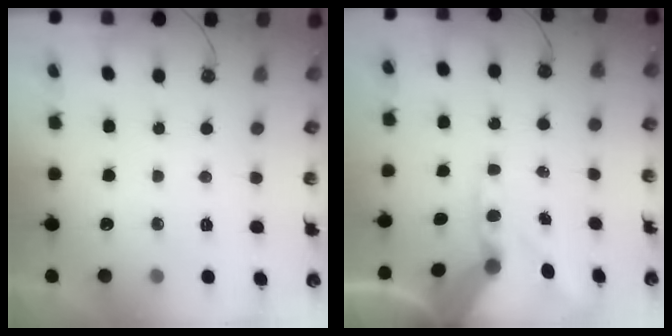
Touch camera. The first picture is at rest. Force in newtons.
{"total": 14.8, "press": 14.6, "slide": 2.2}